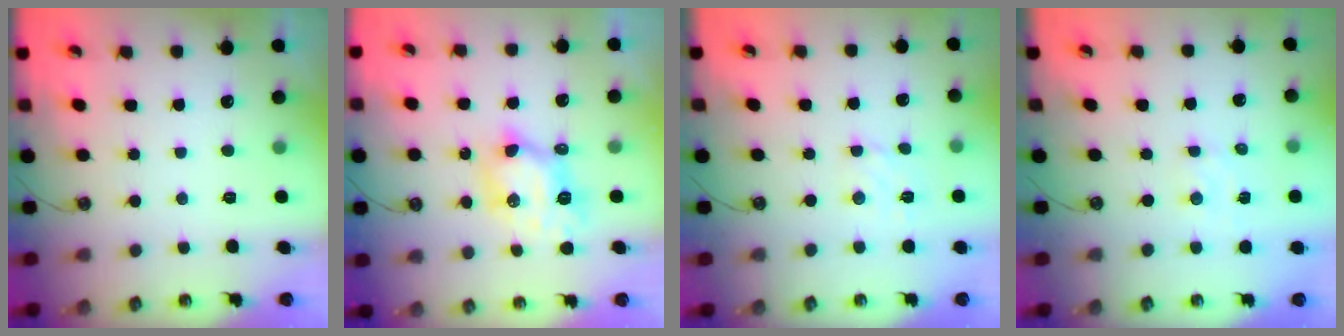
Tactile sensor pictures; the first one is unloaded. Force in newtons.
{"total": 7.2, "press": 7.2, "slide": 0.6}
{"total": 4.5, "press": 4.4, "slide": 0.6}
{"total": 1.5, "press": 1.5, "slide": 0.2}